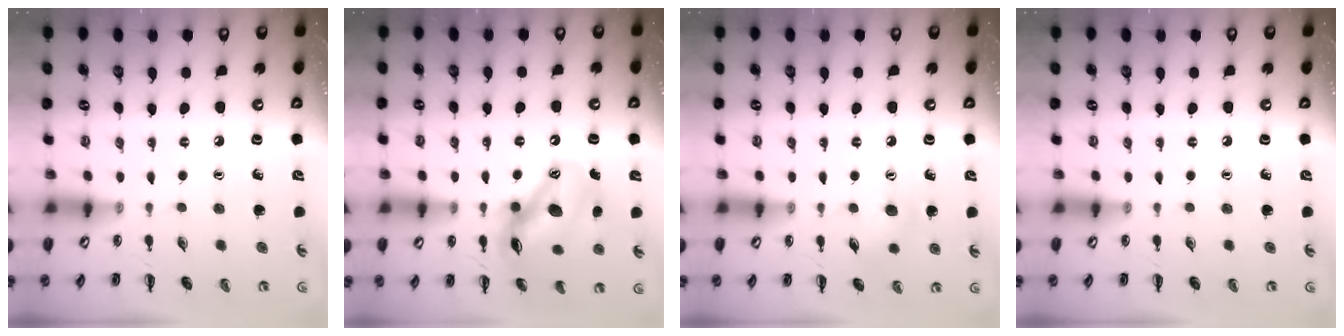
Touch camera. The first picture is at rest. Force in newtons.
{"total": 12.6, "press": 12.2, "slide": 3.3}
{"total": 7.2, "press": 7.0, "slide": 1.4}
{"total": 0.0}